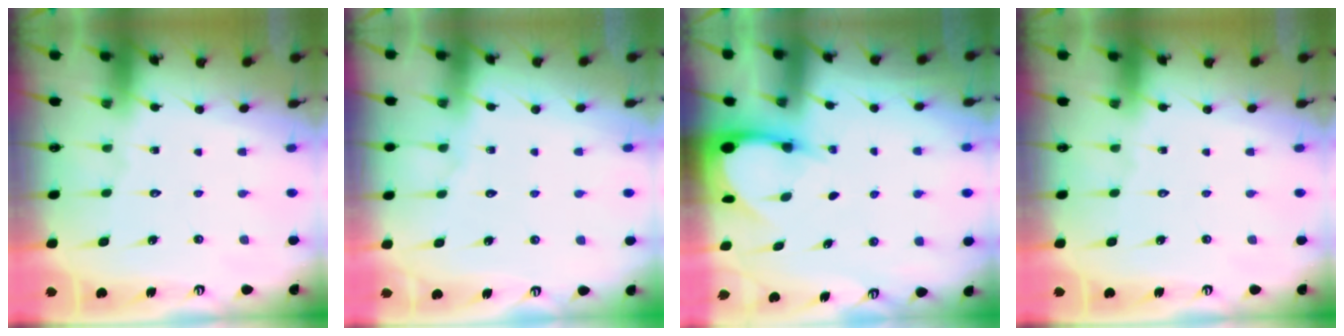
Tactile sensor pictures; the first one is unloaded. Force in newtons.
{"total": 2.6, "press": 2.6, "slide": 0.4}
{"total": 3.6, "press": 3.6, "slide": 0.3}
{"total": 0.0}